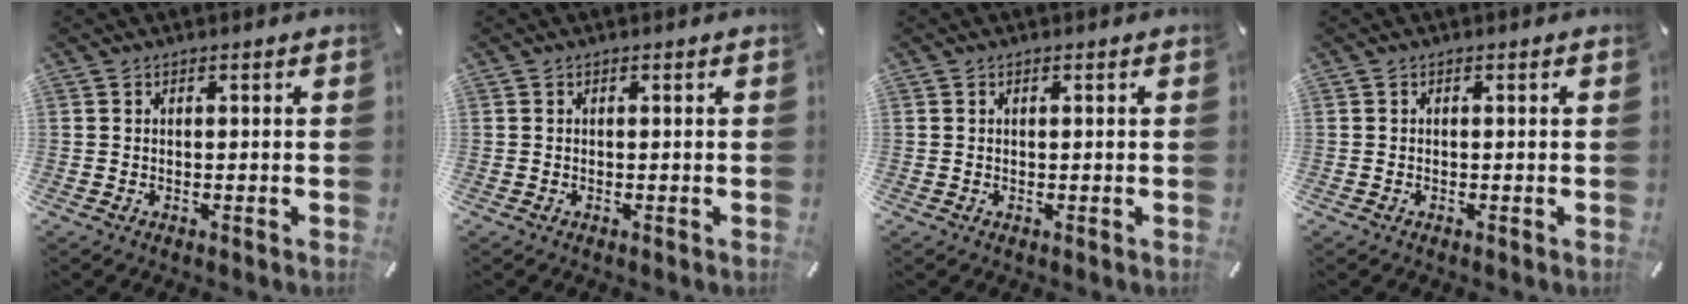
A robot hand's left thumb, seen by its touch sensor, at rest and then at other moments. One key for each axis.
{"total": 0.0}
{"total": 0.0}
{"total": 0.0}